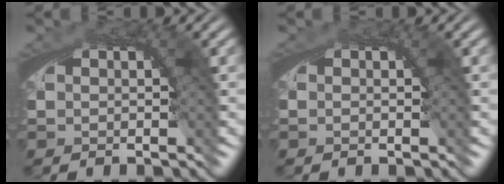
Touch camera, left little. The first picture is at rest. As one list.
[{"total": 0.0}]